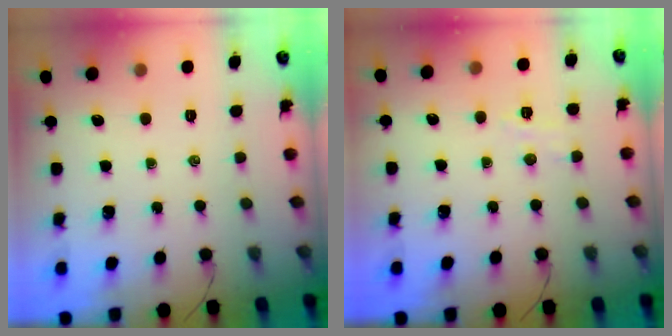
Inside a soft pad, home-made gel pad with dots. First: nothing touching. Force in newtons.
{"total": 3.5, "press": 3.4, "slide": 0.9}